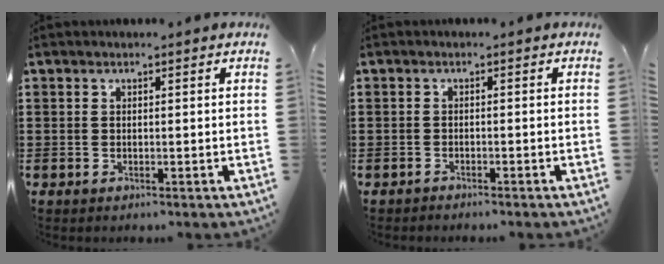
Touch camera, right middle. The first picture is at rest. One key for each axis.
{"total": 0.9, "fx": -0.9, "fy": -0.1, "fz": 0.0, "tx": -0.003, "ty": 0.000, "tz": -0.019}